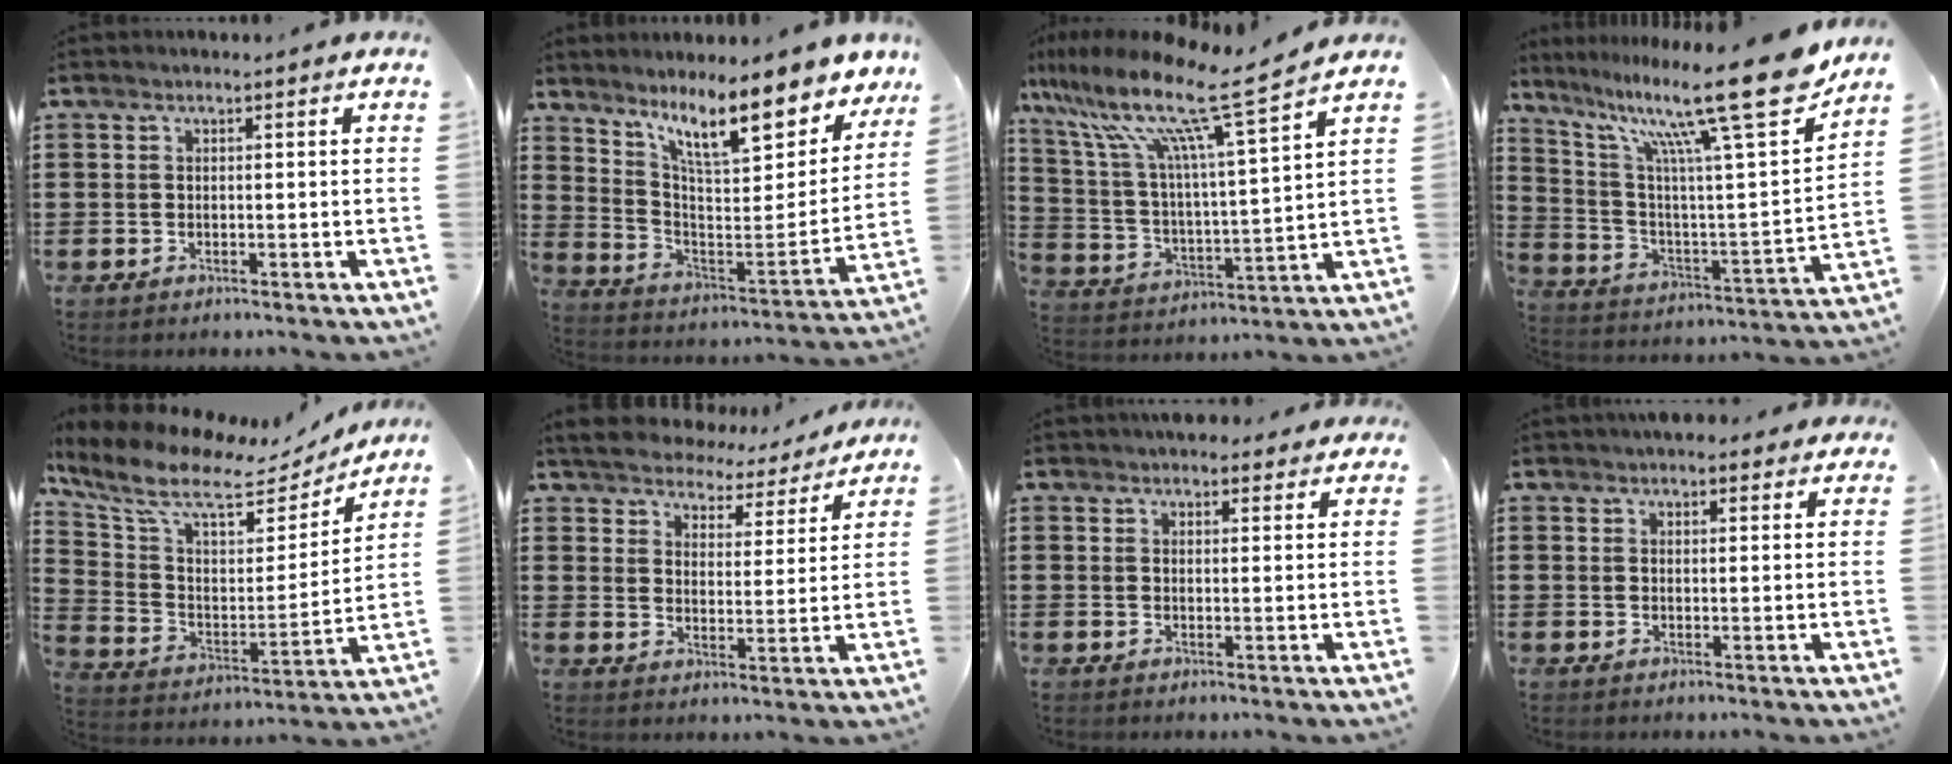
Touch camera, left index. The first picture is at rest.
{"total": 13.0, "force": [9.3, 3.0, 8.5], "torque": [-0.161, -0.053, 0.157]}
{"total": 13.5, "force": [10.4, 0.5, 8.6], "torque": [-0.198, -0.069, 0.164]}
{"total": 19.3, "force": [13.7, 1.6, 13.6], "torque": [-0.253, -0.083, 0.211]}
{"total": 9.8, "force": [7.0, 3.3, 6.0], "torque": [-0.147, -0.038, 0.116]}
{"total": 4.8, "force": [4.8, 0.4, 0.0], "torque": [-0.030, -0.037, 0.082]}
{"total": 3.4, "force": [3.1, 1.1, 0.6], "torque": [-0.012, -0.006, 0.057]}
{"total": 3.2, "force": [2.9, 1.1, 0.8], "torque": [-0.014, -0.003, 0.053]}